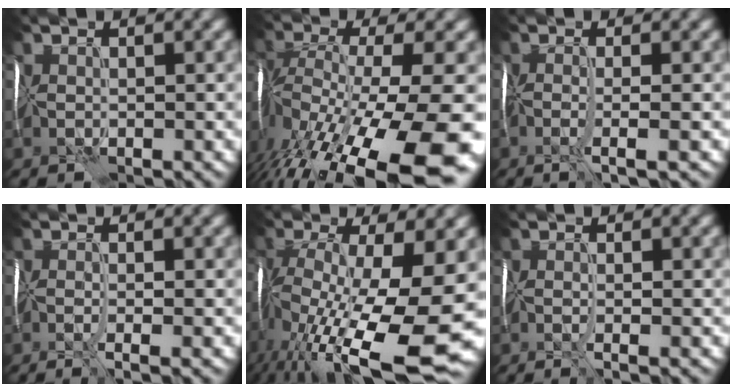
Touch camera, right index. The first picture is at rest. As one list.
[{"total": 15.8, "force": [-8.2, 5.8, 12.2], "torque": [-0.235, -0.046, -0.108]}, {"total": 2.7, "force": [-1.4, 0.3, 2.4], "torque": [-0.046, -0.007, -0.024]}, {"total": 2.9, "force": [-1.5, 0.7, 2.4], "torque": [-0.036, -0.003, -0.010]}, {"total": 15.8, "force": [-4.9, 6.2, 13.7], "torque": [-0.264, -0.026, -0.069]}, {"total": 1.8, "force": [-0.8, 0.4, 1.6], "torque": [-0.023, -0.001, -0.002]}]